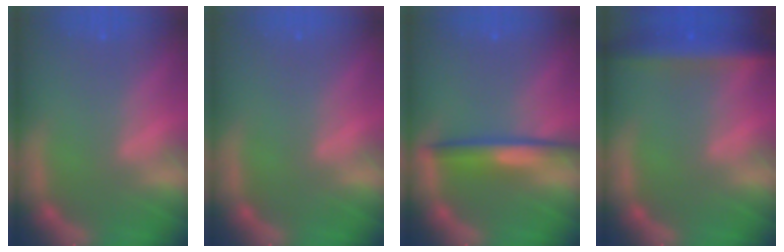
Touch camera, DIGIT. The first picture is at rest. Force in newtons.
{"total": 0.0}
{"total": 4.0}
{"total": 6.5}